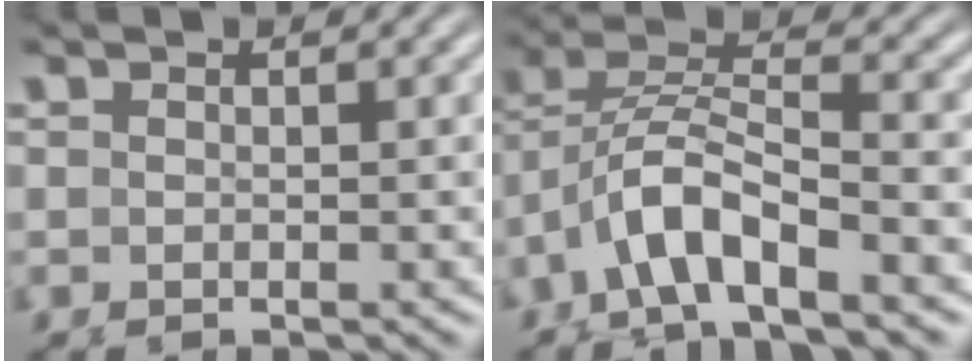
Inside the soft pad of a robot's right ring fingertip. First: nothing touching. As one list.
[{"total": 6.7, "force": [-0.8, 5.1, 4.4], "torque": [-0.112, -0.008, -0.018]}]